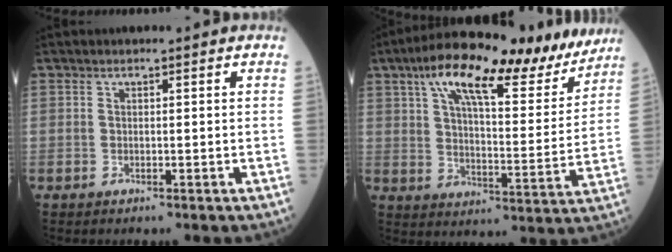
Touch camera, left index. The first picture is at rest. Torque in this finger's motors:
{"motor_torque": [1.04, -1.10, 0.17, 0.00]}